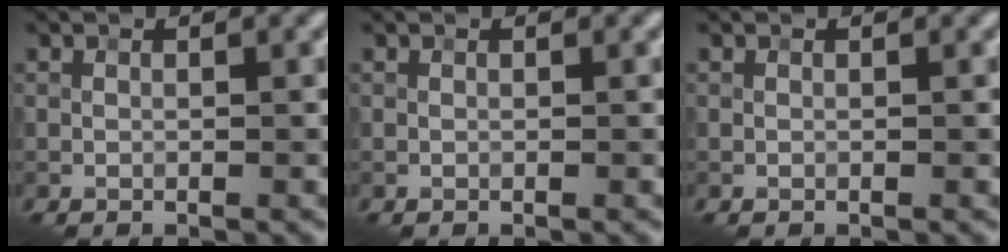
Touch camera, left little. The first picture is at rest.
{"total": 0.0}
{"total": 0.0}